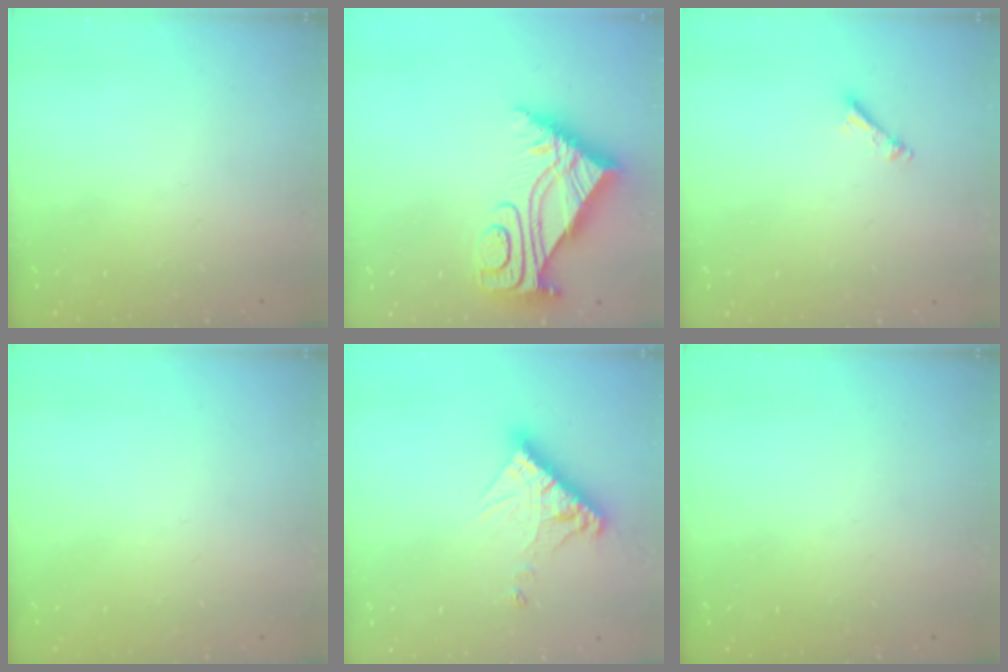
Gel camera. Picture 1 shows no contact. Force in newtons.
{"total": 8.9, "press": 8.8, "slide": 0.9}
{"total": 3.4, "press": 3.3, "slide": 0.2}
{"total": 0.0}
{"total": 11.3, "press": 11.2, "slide": 1.0}
{"total": 0.0}